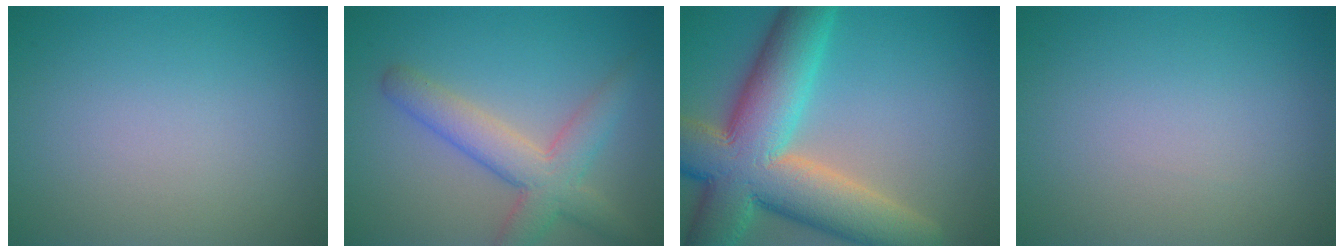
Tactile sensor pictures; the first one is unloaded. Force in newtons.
{"total": 5.1, "press": 5.0, "slide": 0.3}
{"total": 13.3, "press": 13.3, "slide": 1.1}
{"total": 0.0}